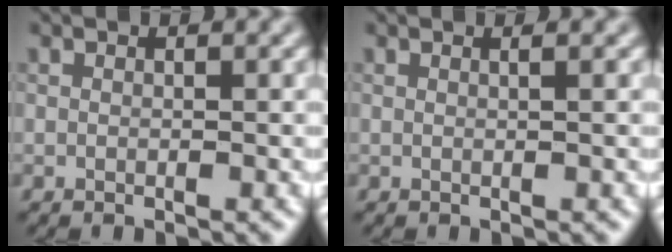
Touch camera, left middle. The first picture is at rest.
{"total": 1.2, "force": [0.4, 0.6, 0.9], "torque": [-0.009, 0.001, -0.006]}